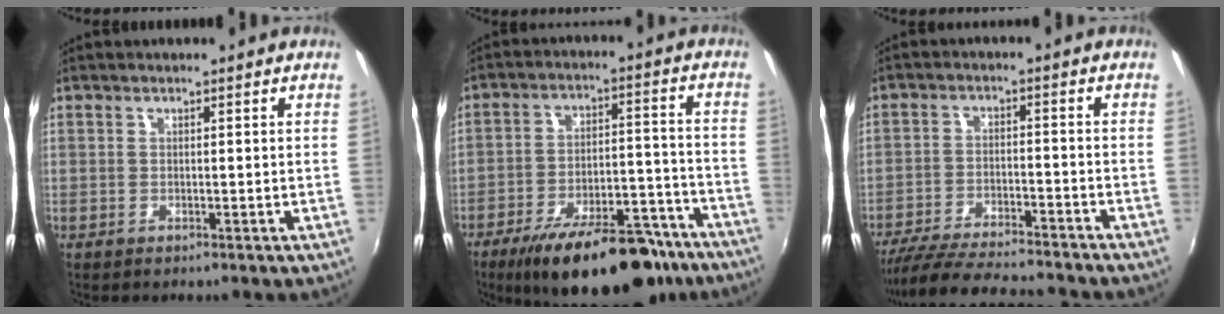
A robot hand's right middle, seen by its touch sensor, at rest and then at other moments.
{"total": 22.8, "force": [-17.2, 7.9, 12.7], "torque": [-0.204, -0.008, -0.239]}
{"total": 17.8, "force": [-15.8, 2.4, 7.8], "torque": [-0.158, -0.029, -0.248]}